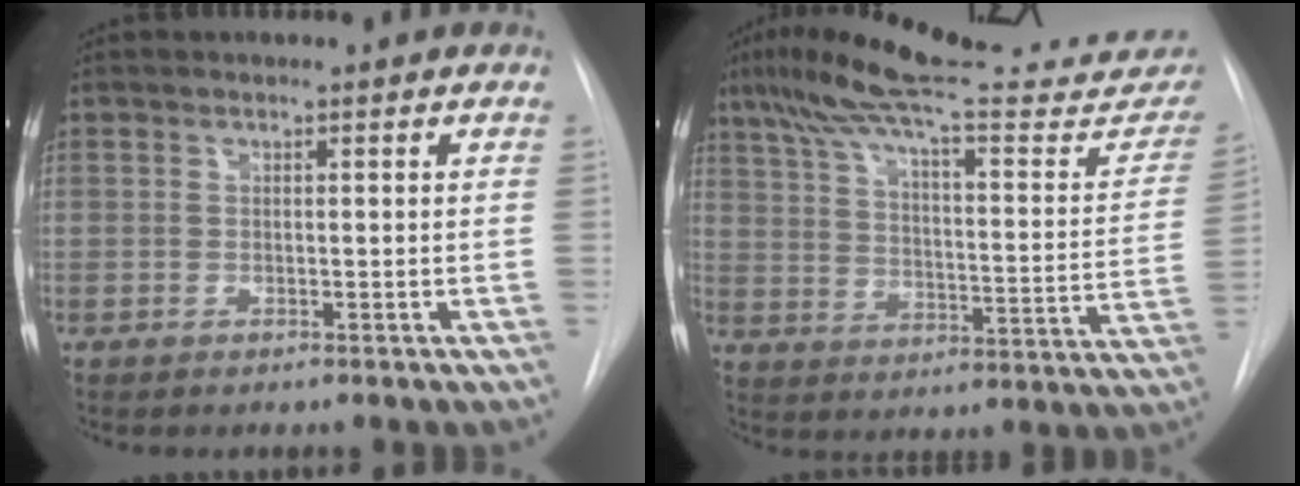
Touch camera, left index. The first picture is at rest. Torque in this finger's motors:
{"motor_torque": [0.23, -0.51, 0.20, 0.08]}